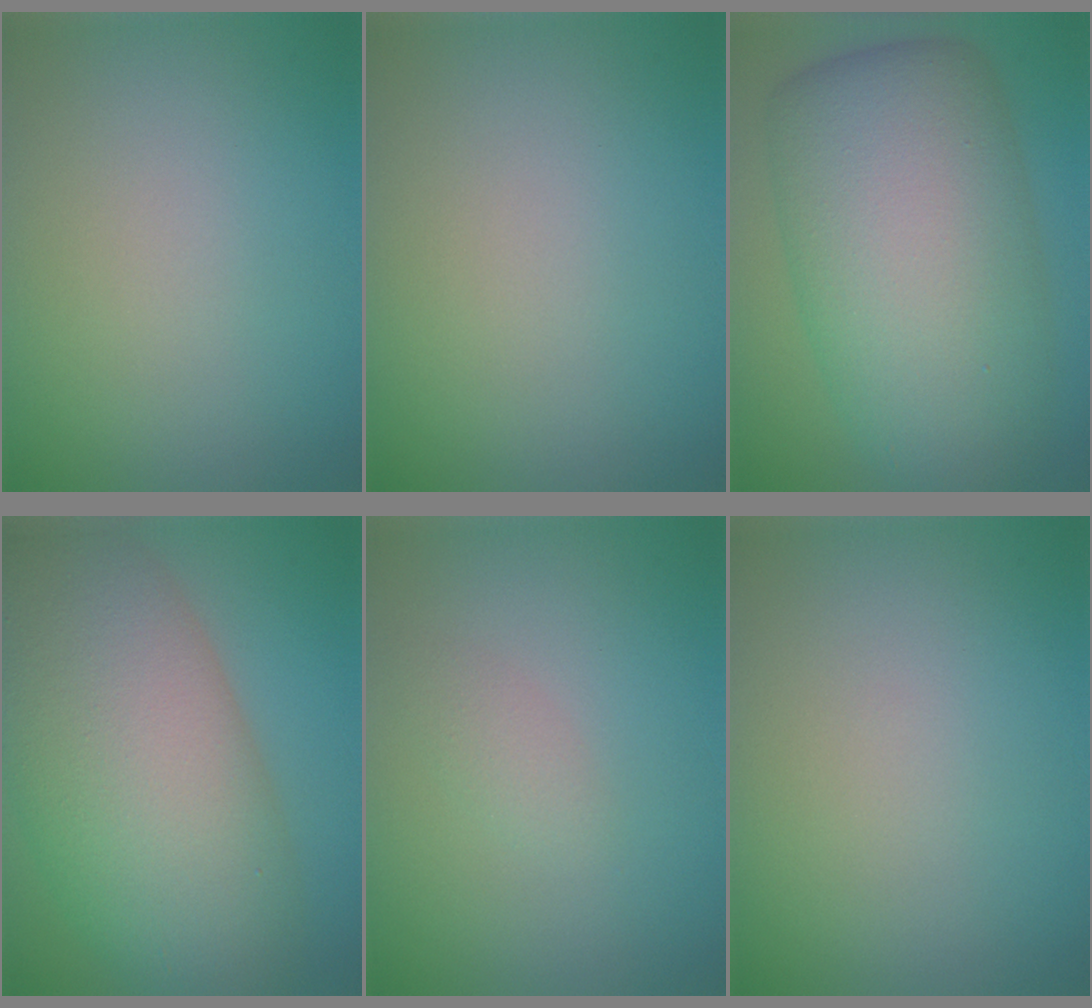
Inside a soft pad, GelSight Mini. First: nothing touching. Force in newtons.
{"total": 0.0}
{"total": 13.0, "press": 13.0, "slide": 0.2}
{"total": 13.6, "press": 13.6, "slide": 0.5}
{"total": 1.1, "press": 1.1, "slide": 0.0}
{"total": 0.0}